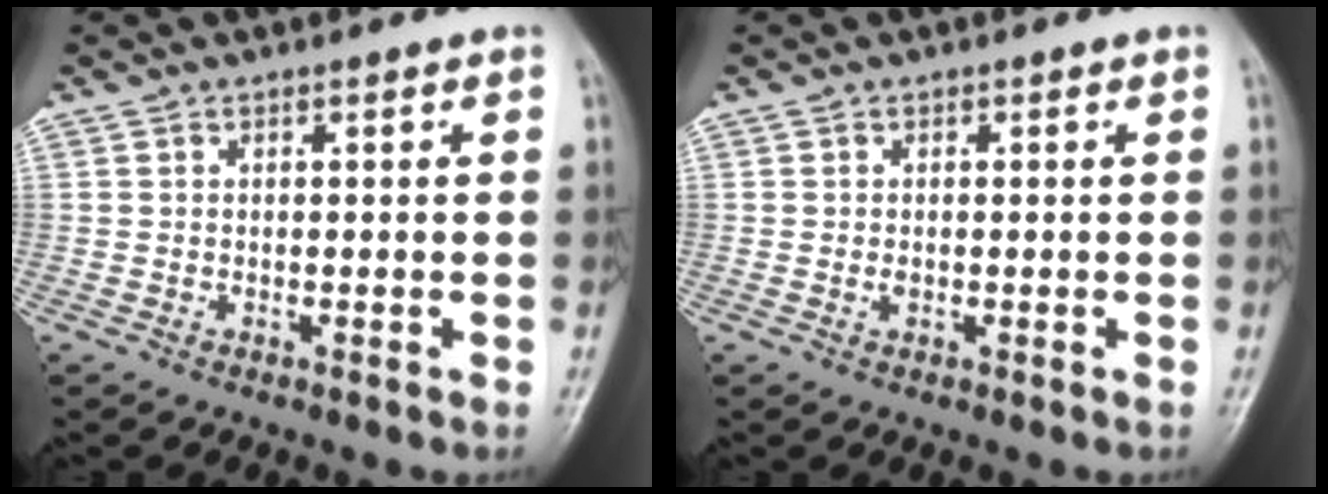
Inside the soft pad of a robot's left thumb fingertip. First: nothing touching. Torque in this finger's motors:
{"motor_torque": [-0.09, -0.02, 0.04, 0.01, 0.00]}